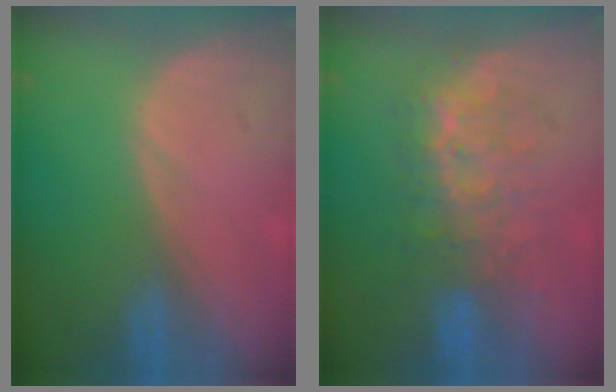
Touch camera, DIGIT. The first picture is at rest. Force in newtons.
{"total": 7.8, "press": 7.7, "slide": 1.3}